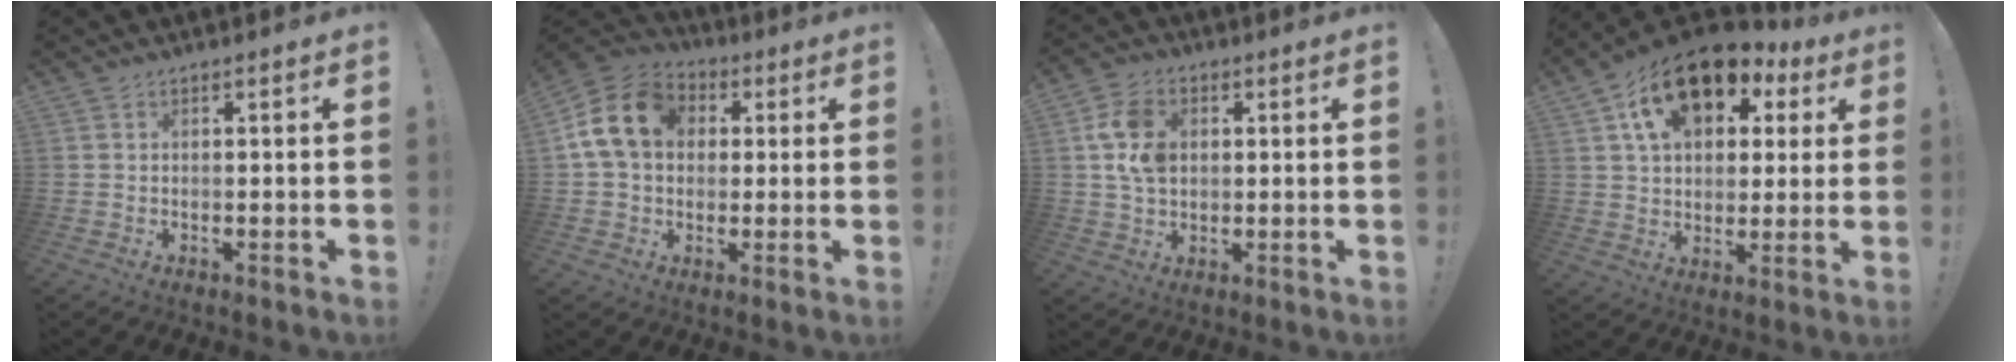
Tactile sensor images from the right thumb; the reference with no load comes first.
{"total": 14.9, "force": [3.3, 11.7, 8.6], "torque": [-0.138, 0.009, 0.068]}
{"total": 11.8, "force": [2.8, 8.9, 7.2], "torque": [-0.129, 0.003, 0.054]}
{"total": 17.4, "force": [9.0, 10.6, 10.4], "torque": [-0.160, -0.042, 0.163]}